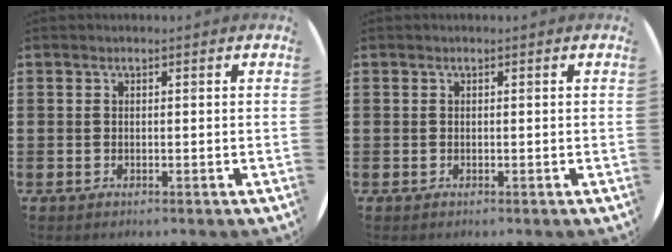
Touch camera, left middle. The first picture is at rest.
{"total": 0.0}